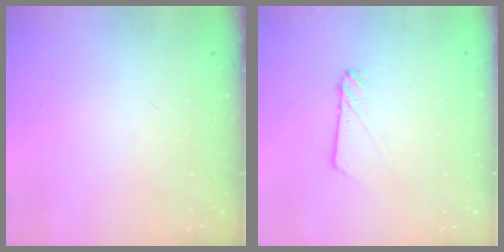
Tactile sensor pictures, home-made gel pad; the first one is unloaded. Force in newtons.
{"total": 3.0, "press": 3.0, "slide": 0.2}